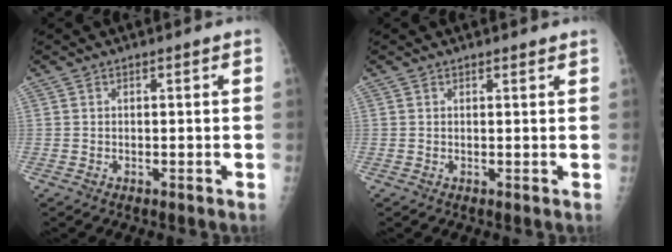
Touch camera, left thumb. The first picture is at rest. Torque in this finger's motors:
{"motor_torque": [-0.03, 0.11, -0.32, -0.17, -0.02]}